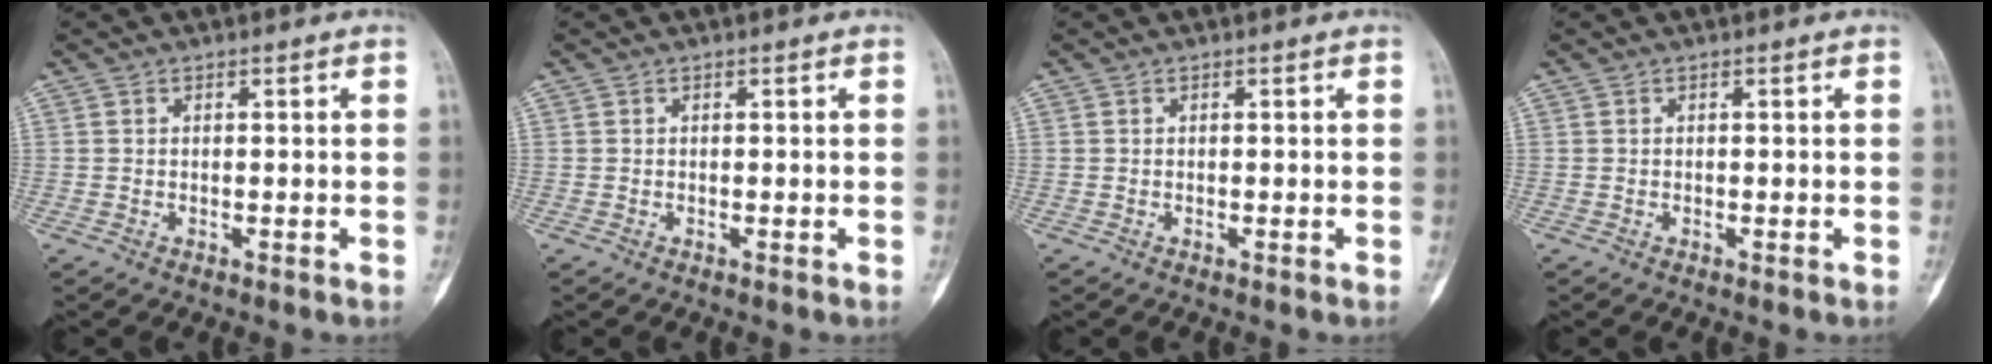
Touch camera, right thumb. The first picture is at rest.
{"total": 0.0}
{"total": 0.0}
{"total": 0.0}